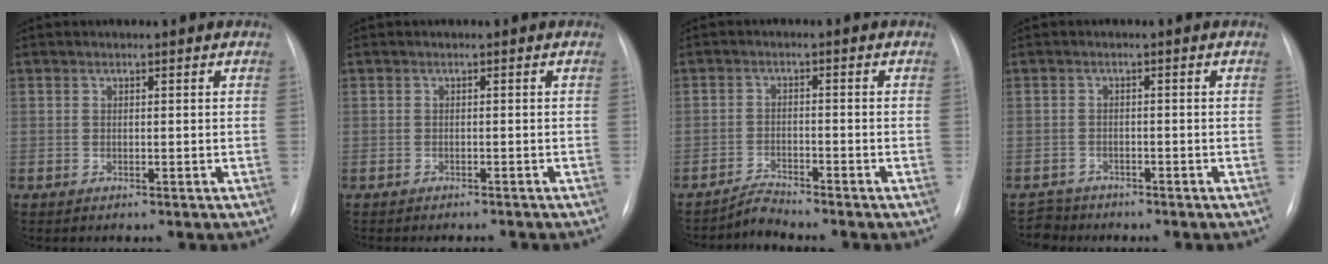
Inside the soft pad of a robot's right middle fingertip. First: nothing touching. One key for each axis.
{"total": 3.3, "fx": -3.0, "fy": 0.9, "fz": 1.1, "tx": -0.012, "ty": -0.004, "tz": -0.035}
{"total": 2.7, "fx": -2.5, "fy": -0.6, "fz": -0.4, "tx": 0.008, "ty": -0.018, "tz": -0.047}
{"total": 3.0, "fx": -2.6, "fy": 1.0, "fz": -1.1, "tx": 0.015, "ty": -0.004, "tz": -0.049}